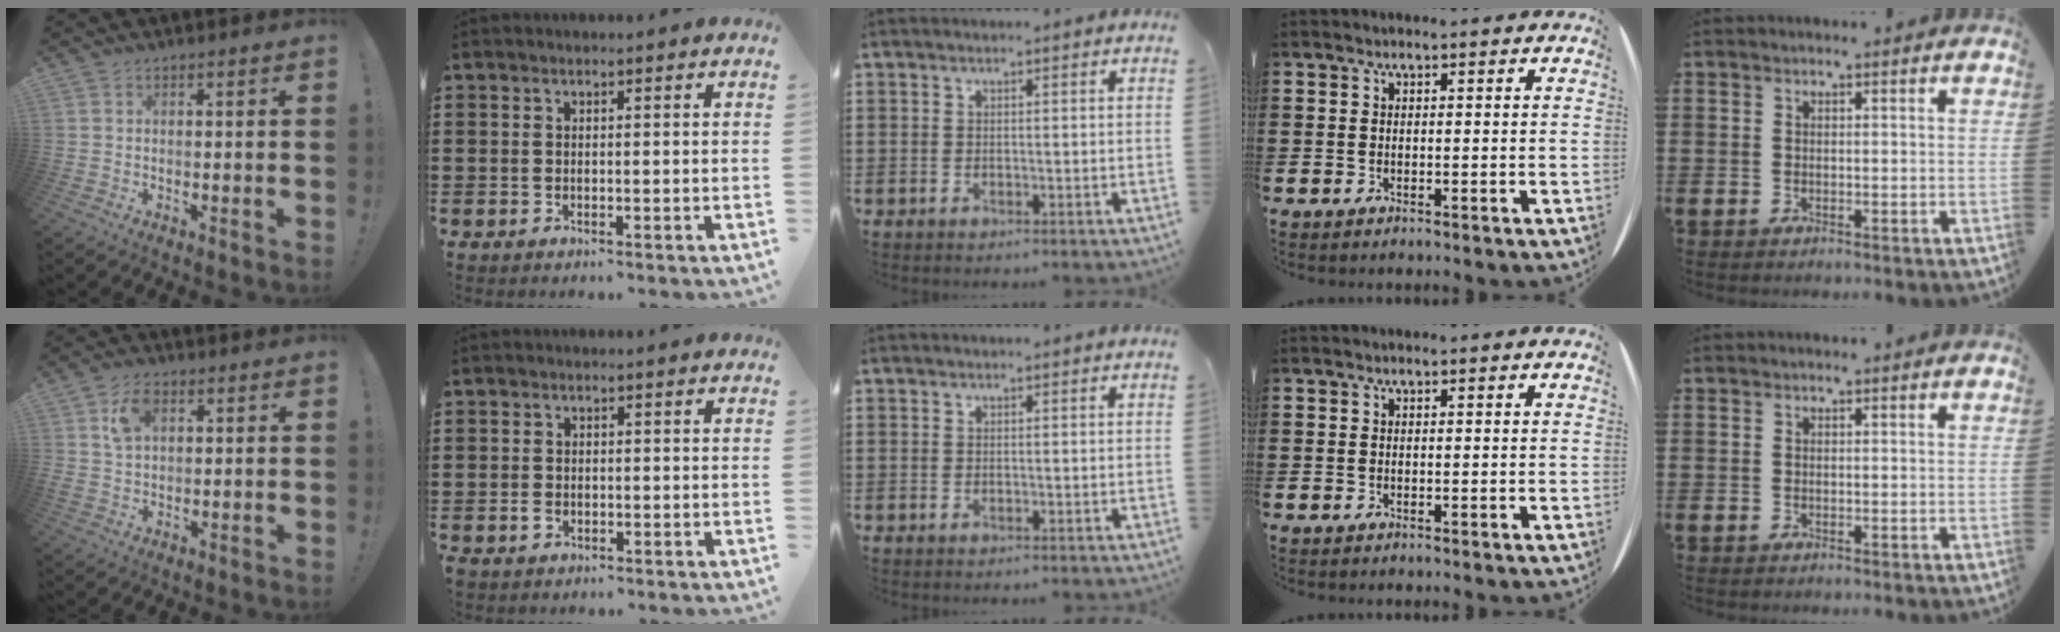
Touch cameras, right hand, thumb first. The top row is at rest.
{"thumb": {"total": 6.8, "force": [2.5, 4.2, 4.7], "torque": [-0.086, 0.005, 0.049]}, "index": {"total": 1.4, "force": [-0.7, 0.9, 0.7], "torque": [-0.024, -0.004, -0.016]}}